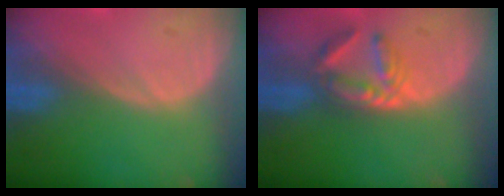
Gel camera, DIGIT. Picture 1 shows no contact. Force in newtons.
{"total": 5.8, "press": 4.9, "slide": 3.1}